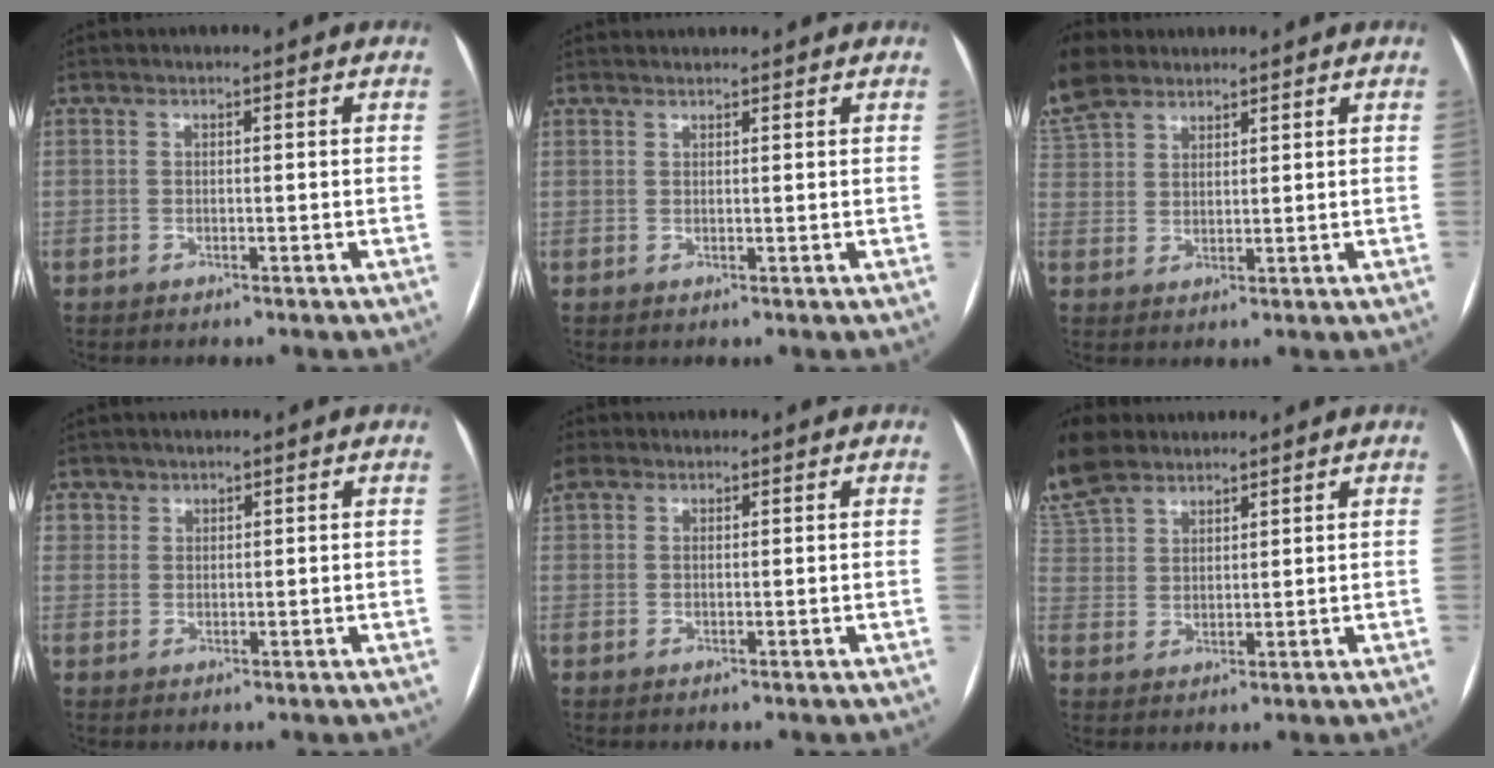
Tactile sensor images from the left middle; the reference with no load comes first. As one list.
[{"total": 2.5, "force": [2.4, 0.4, 0.3], "torque": [-0.001, 0.019, 0.037]}, {"total": 6.6, "force": [5.9, 2.2, 2.1], "torque": [-0.077, 0.013, 0.133]}, {"total": 1.5, "force": [1.0, 1.0, -0.3], "torque": [0.017, 0.002, 0.011]}, {"total": 1.7, "force": [1.5, 0.7, 0.4], "torque": [-0.038, 0.014, 0.047]}, {"total": 10.0, "force": [8.7, 3.7, 3.3], "torque": [-0.116, 0.017, 0.183]}]